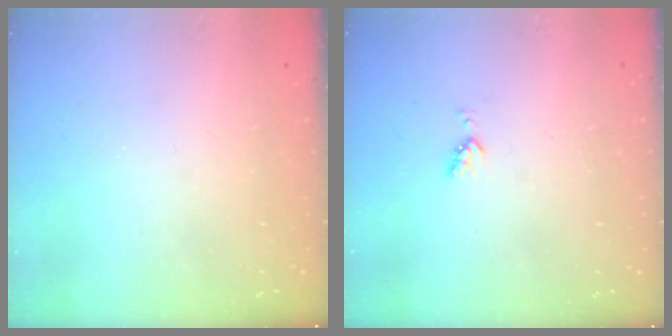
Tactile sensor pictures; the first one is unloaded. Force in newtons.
{"total": 3.6, "press": 3.5, "slide": 0.9}